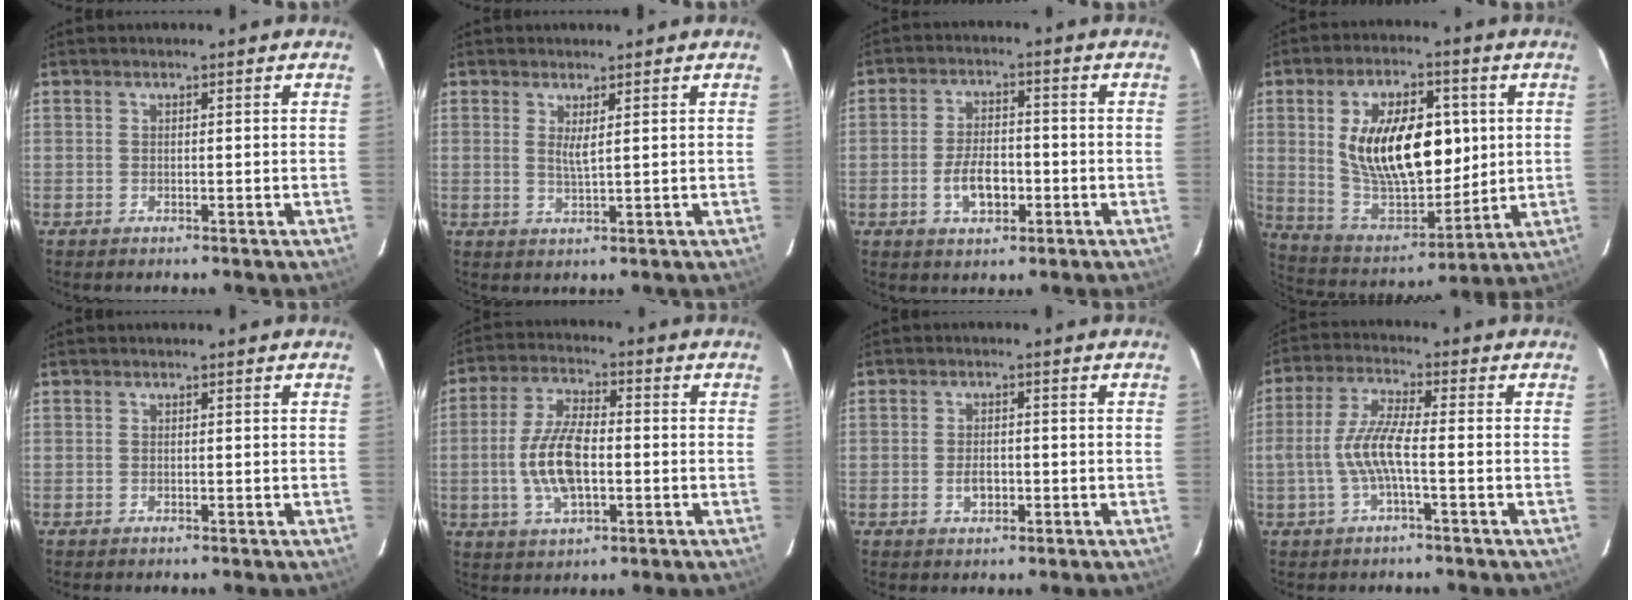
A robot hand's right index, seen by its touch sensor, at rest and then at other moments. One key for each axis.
{"total": 2.2, "fx": 0.9, "fy": 0.1, "fz": 2.0, "tx": -0.037, "ty": -0.005, "tz": 0.014}
{"total": 6.9, "fx": -2.3, "fy": 3.6, "fz": 5.4, "tx": -0.109, "ty": 0.004, "tz": -0.034}
{"total": 20.2, "fx": 3.6, "fy": 10.9, "fz": 16.7, "tx": -0.299, "ty": 0.003, "tz": 0.079}
{"total": 0.0}
{"total": 11.1, "fx": -1.7, "fy": 5.0, "fz": 9.8, "tx": -0.201, "ty": 0.004, "tz": -0.030}
{"total": 3.1, "fx": -0.9, "fy": 1.9, "fz": 2.2, "tx": -0.042, "ty": 0.000, "tz": -0.013}
{"total": 7.4, "fx": -1.9, "fy": 1.0, "fz": 7.1, "tx": -0.156, "ty": 0.005, "tz": -0.034}